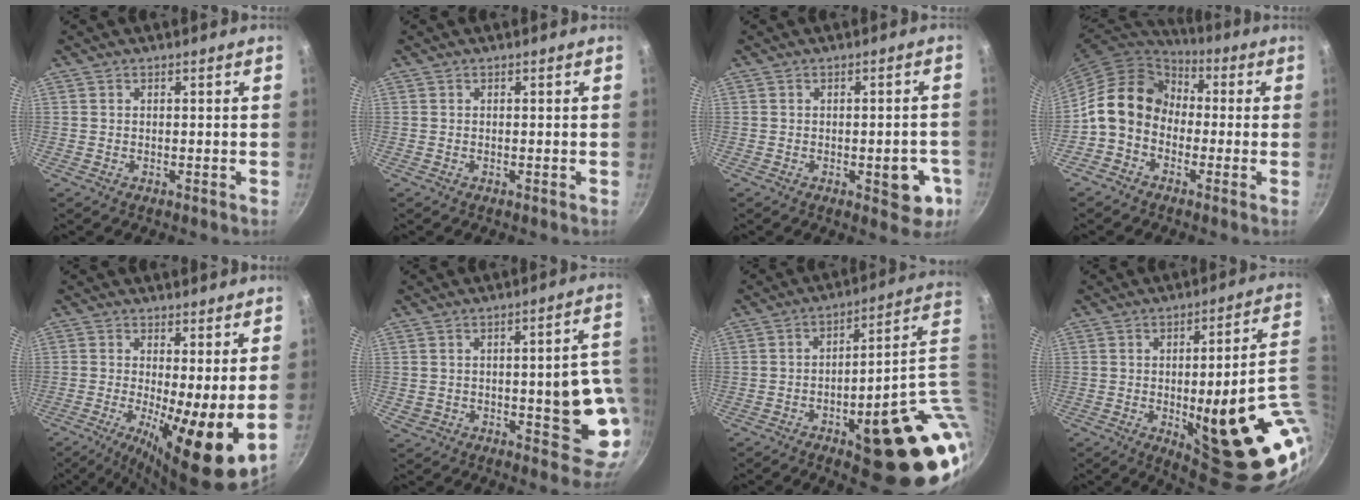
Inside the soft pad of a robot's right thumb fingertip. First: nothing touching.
{"total": 0.0}
{"total": 7.3, "force": [-2.3, 3.4, 6.0], "torque": [-0.045, 0.013, -0.026]}
{"total": 12.6, "force": [-1.1, 10.1, 7.4], "torque": [-0.095, 0.039, -0.044]}
{"total": 12.6, "force": [-0.3, 3.2, 12.2], "torque": [-0.192, -0.022, -0.008]}
{"total": 12.4, "force": [-1.4, 5.7, 10.9], "torque": [-0.093, 0.019, -0.011]}
{"total": 24.2, "force": [-4.0, 7.8, 22.6], "torque": [-0.239, 0.009, -0.039]}
{"total": 25.0, "force": [-3.7, 7.6, 23.6], "torque": [-0.269, -0.010, -0.028]}